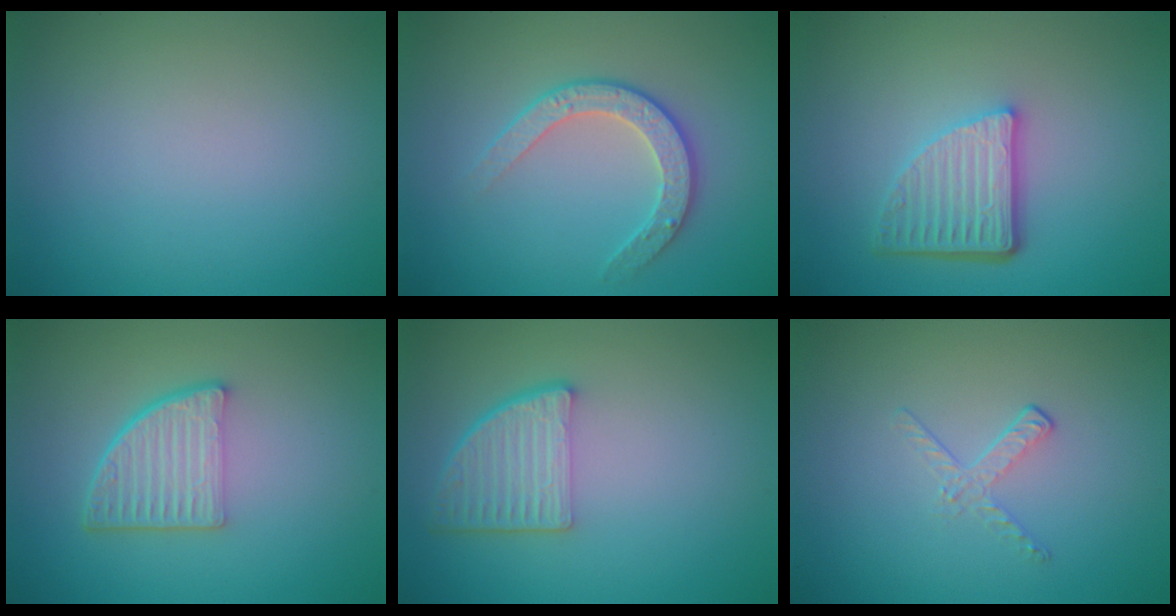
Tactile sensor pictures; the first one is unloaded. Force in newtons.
{"total": 3.0, "press": 2.8, "slide": 1.0}
{"total": 4.9, "press": 3.5, "slide": 3.4}
{"total": 4.9, "press": 3.3, "slide": 3.6}
{"total": 4.5, "press": 3.4, "slide": 3.0}
{"total": 1.2, "press": 0.4, "slide": 1.2}